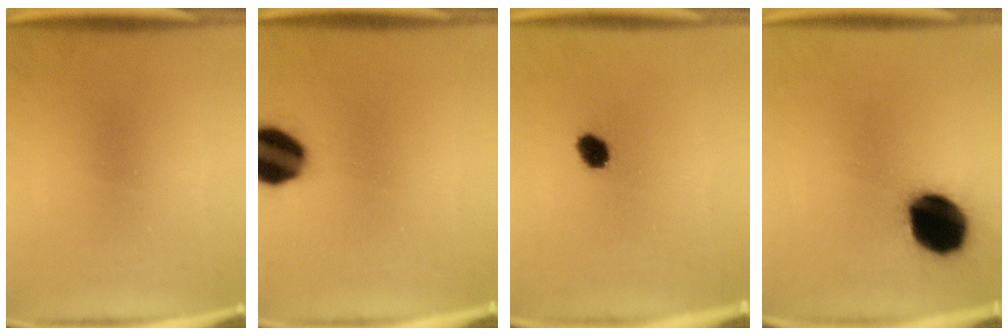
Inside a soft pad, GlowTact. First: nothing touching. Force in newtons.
{"total": 14.6}
{"total": 4.2}
{"total": 18.2}